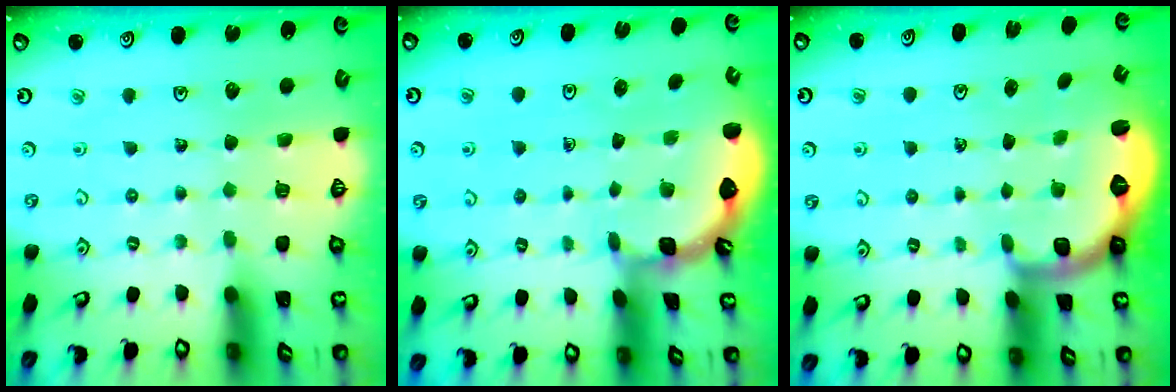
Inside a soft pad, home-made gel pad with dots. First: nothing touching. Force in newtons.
{"total": 1.1, "press": 1.1, "slide": 0.1}
{"total": 3.3, "press": 2.5, "slide": 2.1}